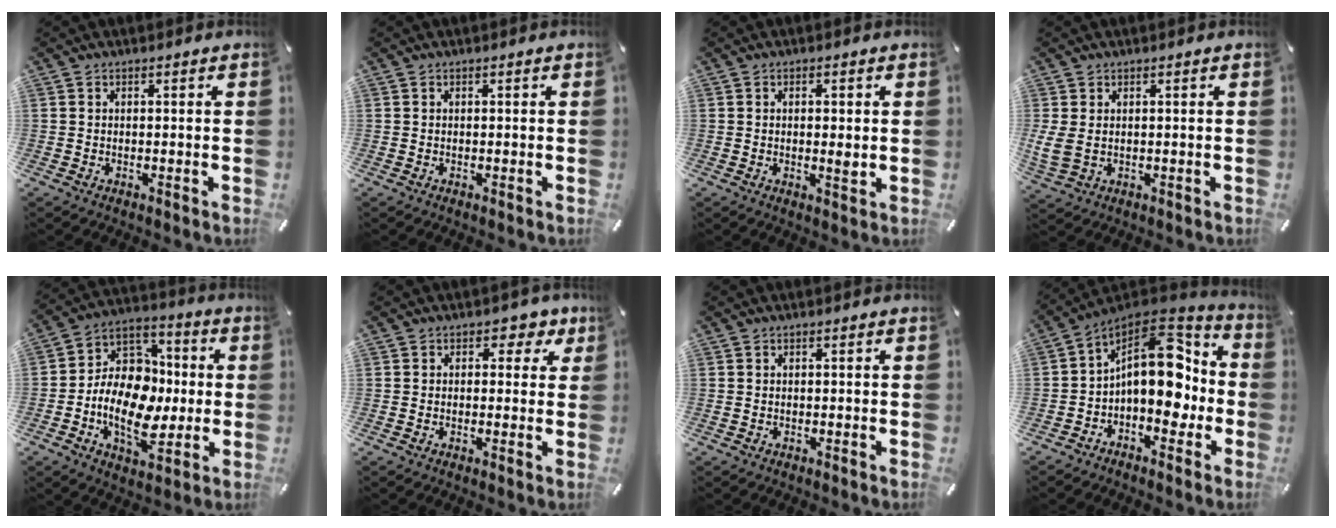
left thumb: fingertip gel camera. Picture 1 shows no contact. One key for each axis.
{"total": 0.0}
{"total": 2.8, "fx": 0.1, "fy": 0.9, "fz": 2.6, "tx": -0.033, "ty": -0.007, "tz": -0.002}
{"total": 3.9, "fx": 0.9, "fy": 2.5, "fz": 2.8, "tx": -0.067, "ty": -0.001, "tz": 0.016}
{"total": 17.2, "fx": -2.9, "fy": 12.8, "fz": 11.2, "tx": -0.209, "ty": 0.009, "tz": -0.050}
{"total": 4.0, "fx": 1.4, "fy": 2.9, "fz": 2.3, "tx": -0.011, "ty": -0.005, "tz": 0.016}
{"total": 0.0}
{"total": 17.0, "fx": 0.6, "fy": 10.6, "fz": 13.3, "tx": -0.190, "ty": -0.009, "tz": 0.008}